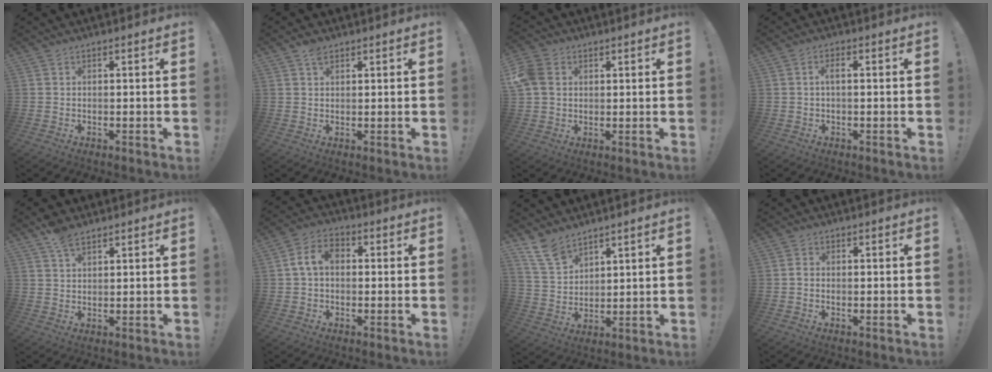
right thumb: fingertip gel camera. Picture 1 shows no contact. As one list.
[{"total": 2.6, "force": [1.6, 1.4, 1.5], "torque": [-0.024, -0.004, 0.029]}, {"total": 8.4, "force": [1.9, 6.9, 4.4], "torque": [-0.097, 0.009, 0.040]}, {"total": 2.7, "force": [-0.1, 0.7, 2.6], "torque": [-0.057, 0.011, -0.003]}, {"total": 5.1, "force": [3.5, 2.3, 2.9], "torque": [-0.046, -0.015, 0.064]}, {"total": 7.7, "force": [0.7, 5.1, 5.7], "torque": [-0.114, 0.014, 0.014]}, {"total": 9.8, "force": [7.8, 4.8, 3.3], "torque": [-0.072, -0.048, 0.156]}, {"total": 1.0, "force": [-0.5, 0.5, 0.7], "torque": [-0.019, 0.006, -0.007]}]